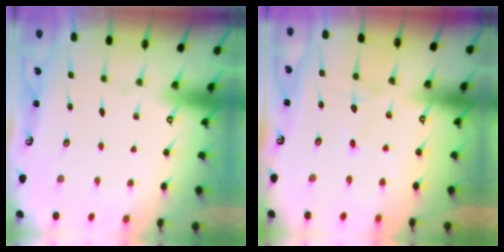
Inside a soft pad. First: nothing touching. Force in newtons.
{"total": 1.3, "press": 1.3, "slide": 0.1}